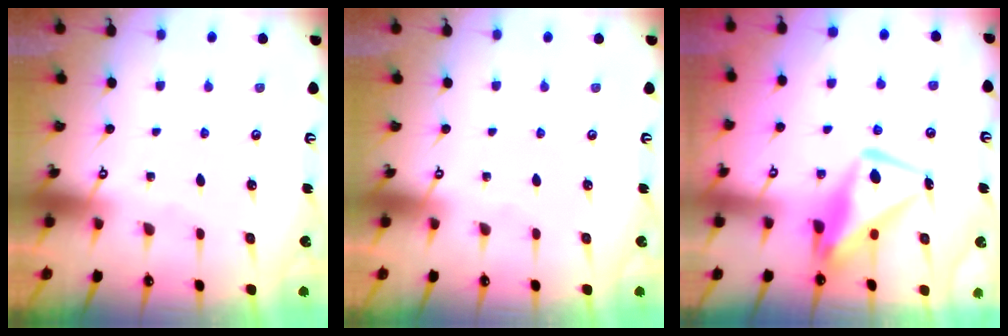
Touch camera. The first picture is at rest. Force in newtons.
{"total": 0.0}
{"total": 12.3, "press": 12.2, "slide": 1.4}